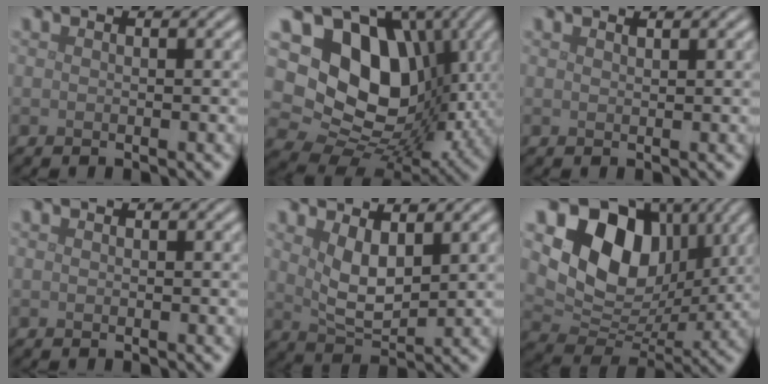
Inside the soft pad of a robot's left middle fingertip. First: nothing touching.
{"total": 13.4, "force": [2.8, 10.2, 8.3], "torque": [-0.139, -0.001, 0.043]}
{"total": 0.6, "force": [0.5, 0.1, 0.2], "torque": [-0.002, -0.001, 0.010]}
{"total": 0.0}
{"total": 3.8, "force": [1.6, 1.6, 3.0], "torque": [-0.067, -0.008, 0.035]}
{"total": 11.2, "force": [3.9, 8.2, 6.4], "torque": [-0.113, -0.009, 0.067]}